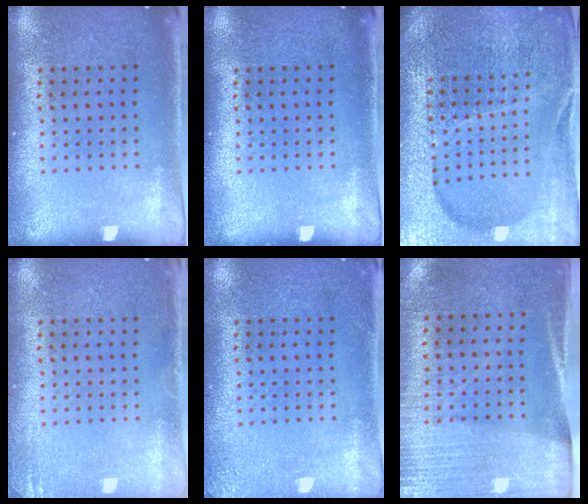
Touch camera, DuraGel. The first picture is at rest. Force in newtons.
{"total": 0.0}
{"total": 5.4, "press": 4.9, "slide": 2.3}
{"total": 1.3, "press": 1.3, "slide": 0.1}
{"total": 1.7, "press": 1.7, "slide": 0.2}
{"total": 2.9, "press": 2.6, "slide": 1.3}